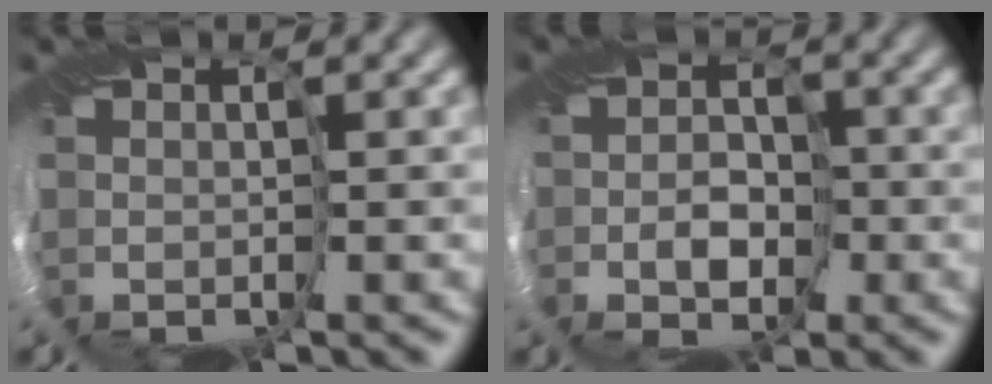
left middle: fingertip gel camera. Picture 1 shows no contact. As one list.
[{"total": 2.2, "force": [-1.1, 1.7, 0.9], "torque": [0.007, 0.003, -0.023]}]